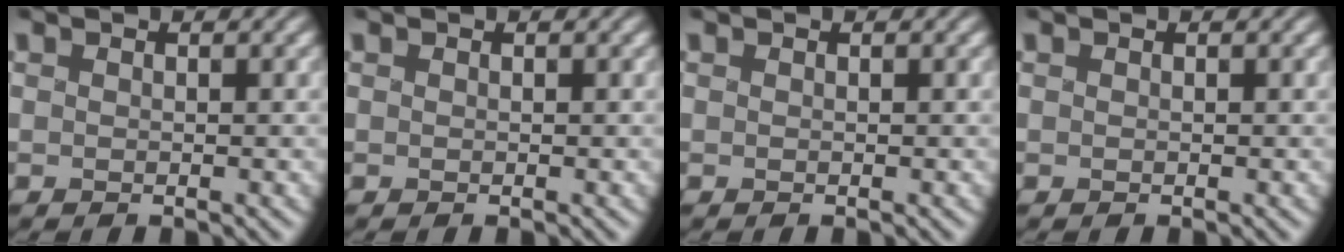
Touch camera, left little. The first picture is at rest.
{"total": 0.0}
{"total": 0.0}
{"total": 0.0}